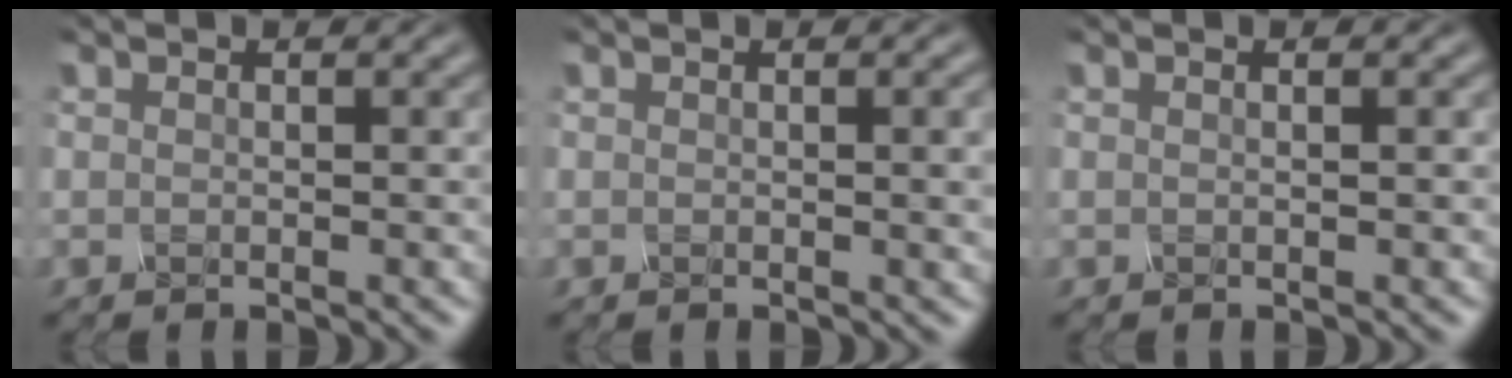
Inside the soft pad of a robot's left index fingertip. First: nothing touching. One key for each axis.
{"total": 2.4, "fx": 0.2, "fy": 0.8, "fz": 2.3, "tx": -0.019, "ty": 0.002, "tz": -0.001}
{"total": 1.0, "fx": 0.2, "fy": 0.4, "fz": 0.9, "tx": -0.007, "ty": 0.000, "tz": -0.007}